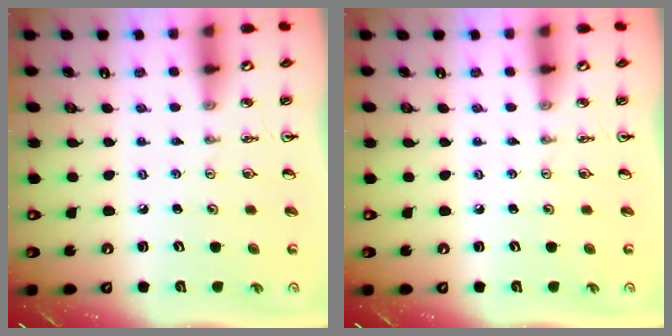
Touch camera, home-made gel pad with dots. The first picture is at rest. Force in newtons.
{"total": 0.0}